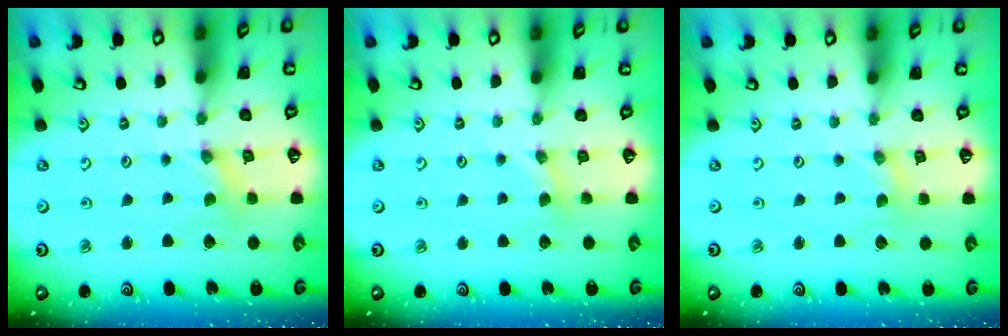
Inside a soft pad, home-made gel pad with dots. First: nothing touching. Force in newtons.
{"total": 2.1, "press": 2.0, "slide": 0.3}
{"total": 0.6, "press": 0.6, "slide": 0.2}